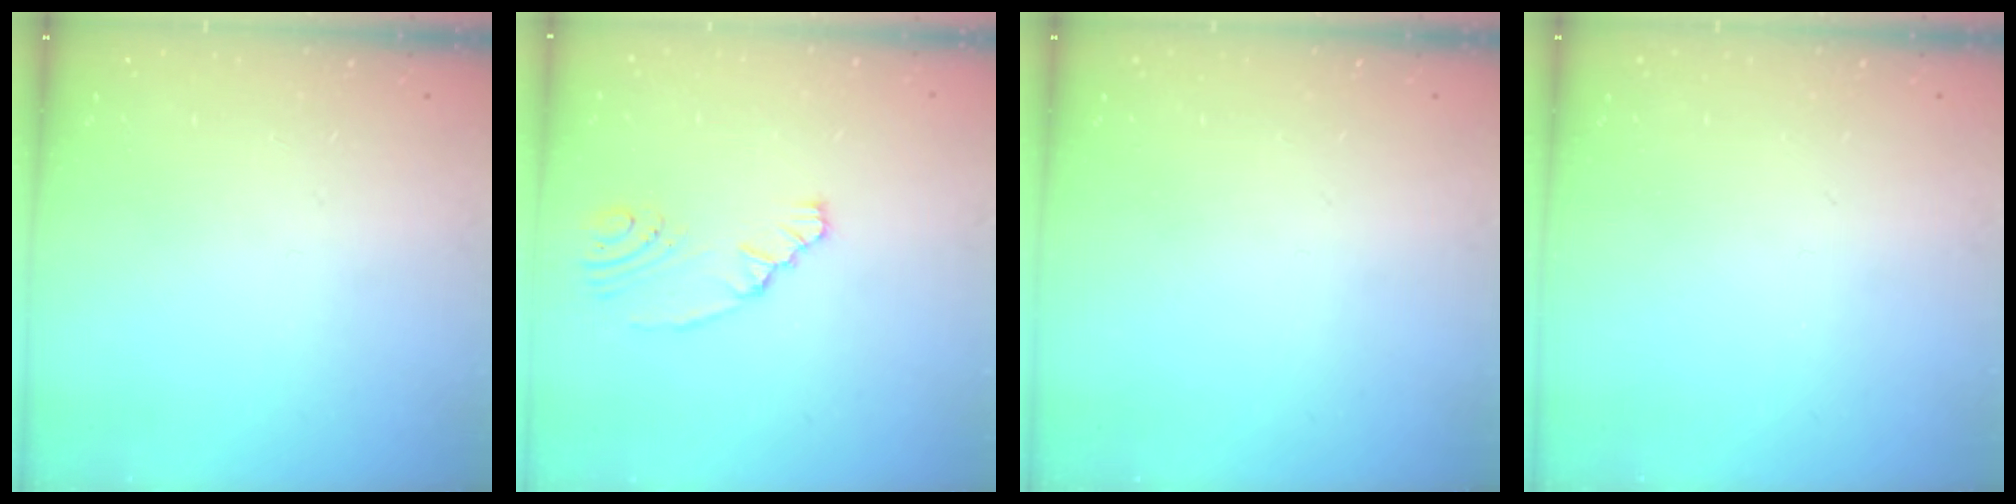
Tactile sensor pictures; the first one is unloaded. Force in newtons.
{"total": 5.1, "press": 2.9, "slide": 4.2}
{"total": 0.0}
{"total": 0.0}